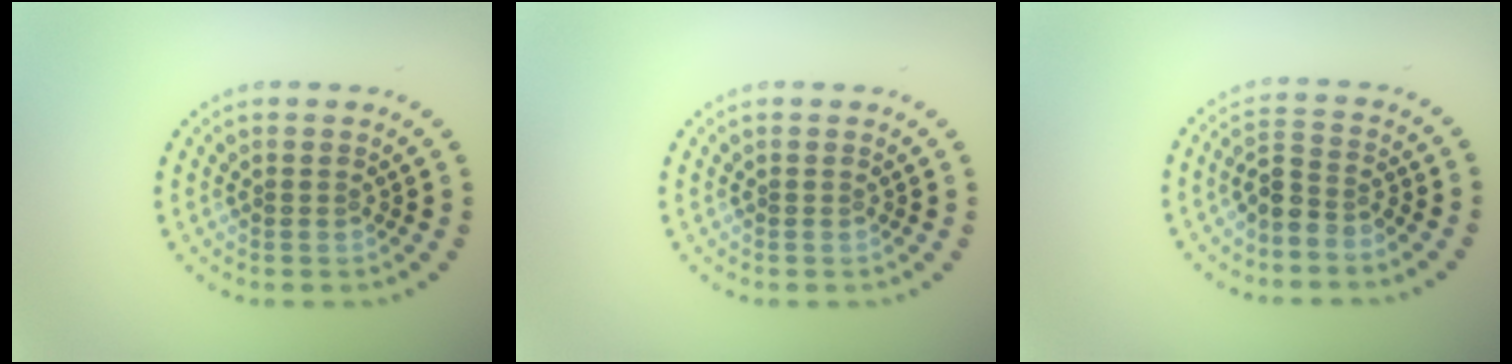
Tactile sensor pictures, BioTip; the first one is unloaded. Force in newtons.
{"total": 0.0}
{"total": 2.6, "press": 2.0, "slide": 1.7}